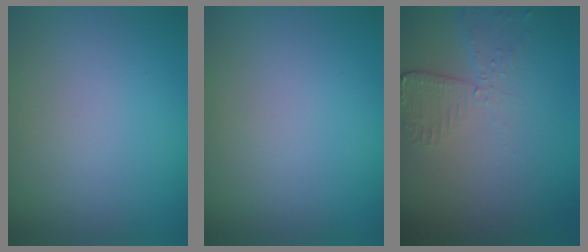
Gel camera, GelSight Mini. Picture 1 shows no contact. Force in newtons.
{"total": 0.0}
{"total": 2.5, "press": 2.3, "slide": 1.2}